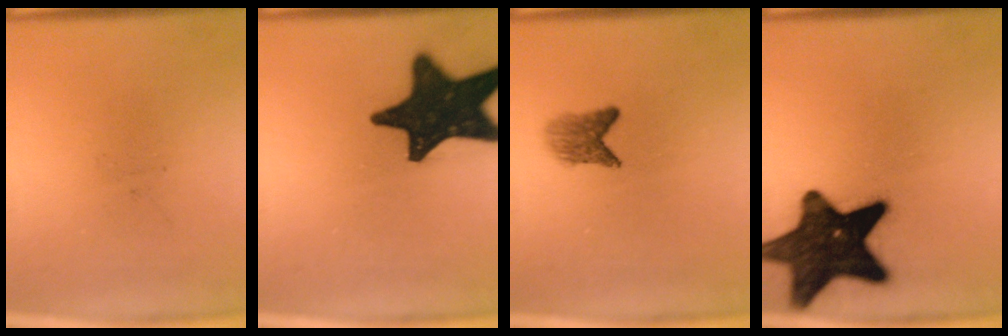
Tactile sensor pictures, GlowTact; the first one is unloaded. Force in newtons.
{"total": 18.9}
{"total": 2.8}
{"total": 17.0}